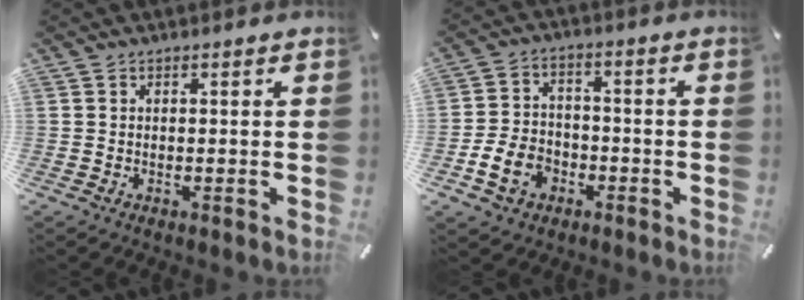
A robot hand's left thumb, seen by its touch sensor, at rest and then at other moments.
{"total": 9.1, "force": [-3.7, 7.2, 4.1], "torque": [-0.100, 0.024, -0.067]}